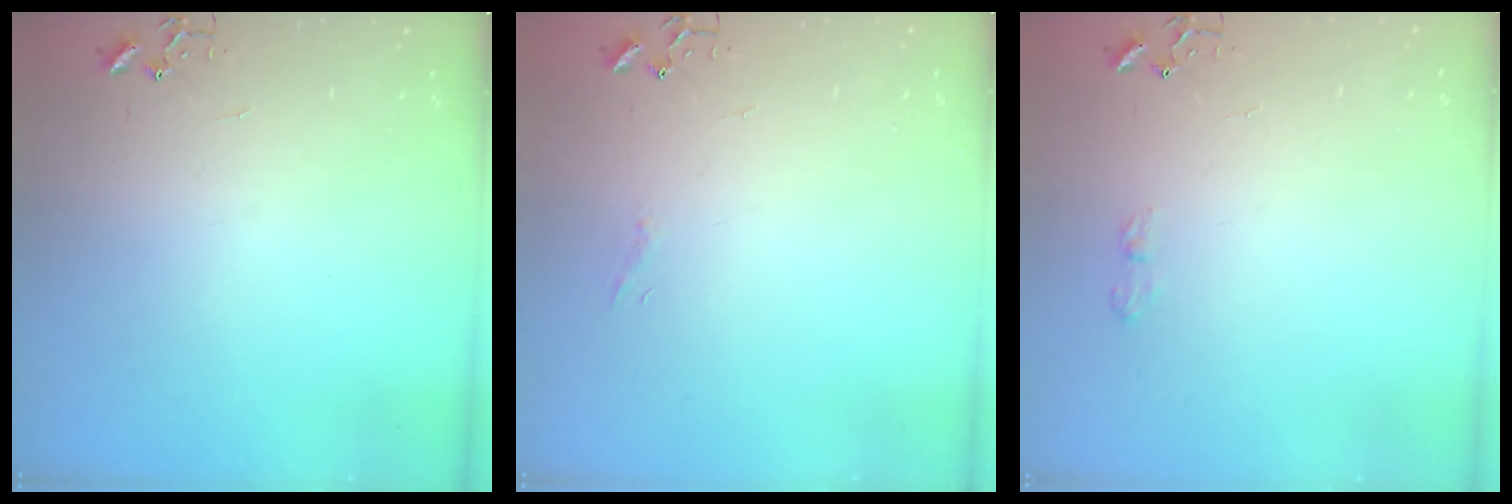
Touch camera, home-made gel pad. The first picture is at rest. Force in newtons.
{"total": 4.2, "press": 4.2, "slide": 0.3}
{"total": 6.4, "press": 6.4, "slide": 0.9}